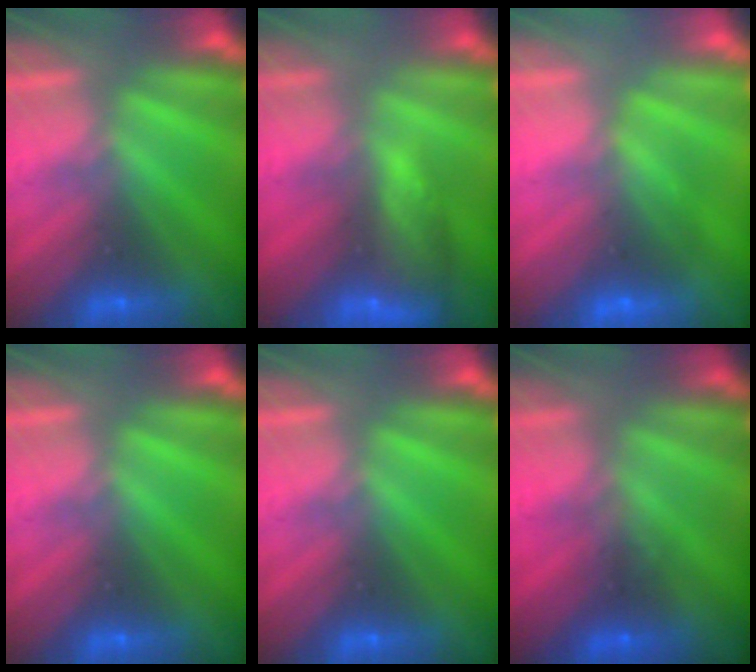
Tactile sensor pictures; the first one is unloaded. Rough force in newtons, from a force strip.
{"total": 8.6}
{"total": 2.6}
{"total": 0.0}
{"total": 0.0}
{"total": 1.3}